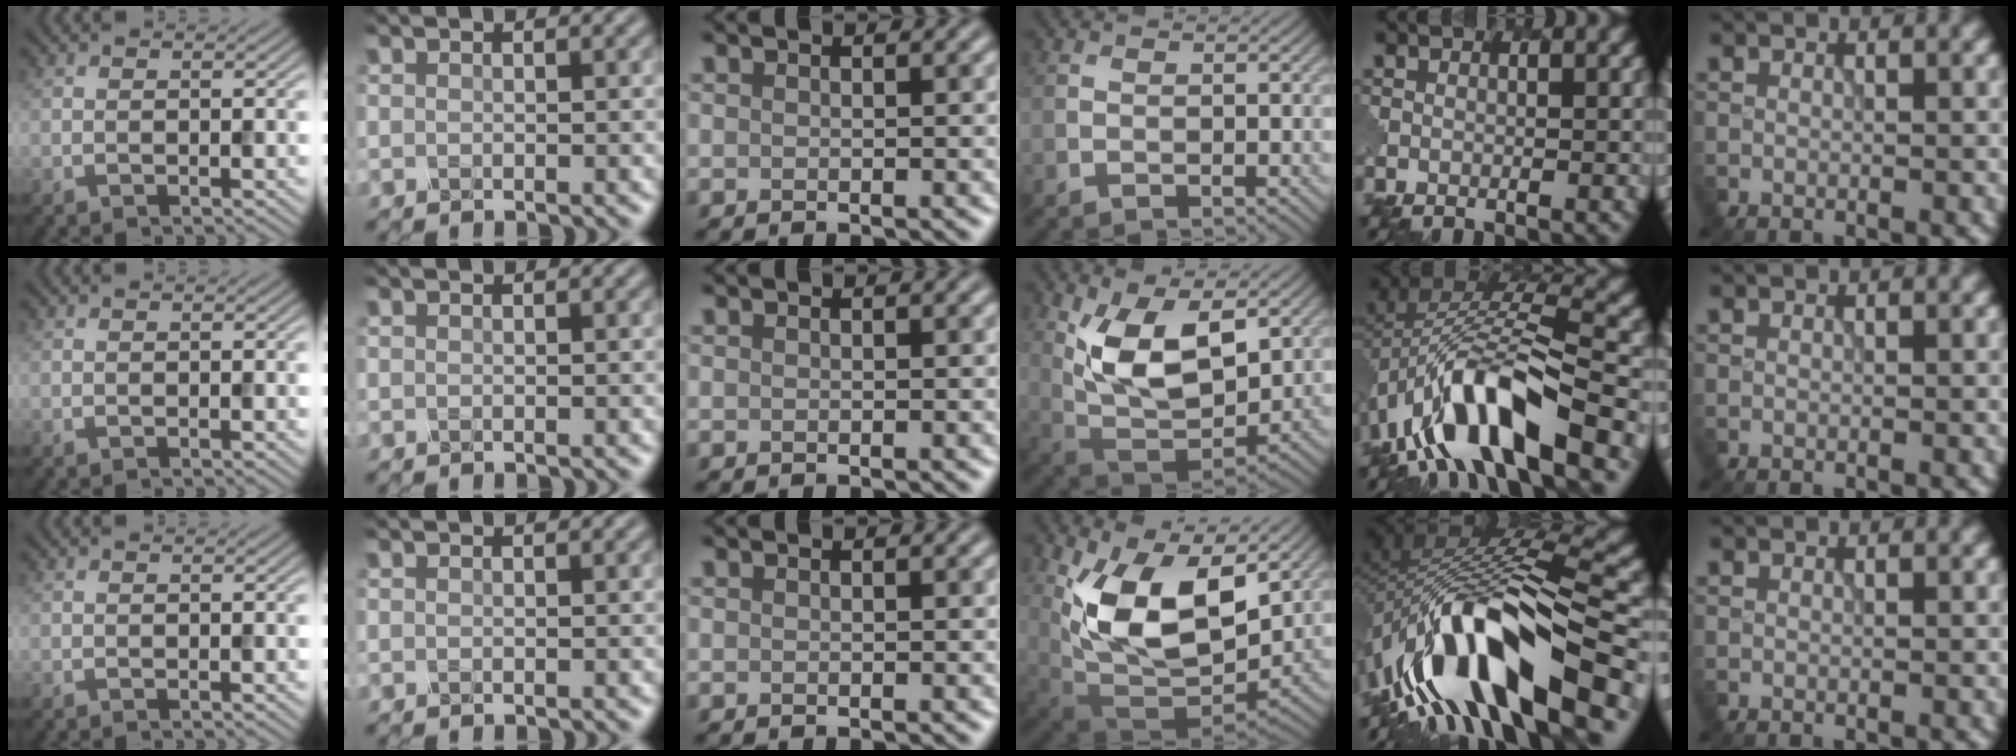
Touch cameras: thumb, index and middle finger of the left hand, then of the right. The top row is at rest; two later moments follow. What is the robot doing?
{"motion": "insert", "object": "pen bag"}